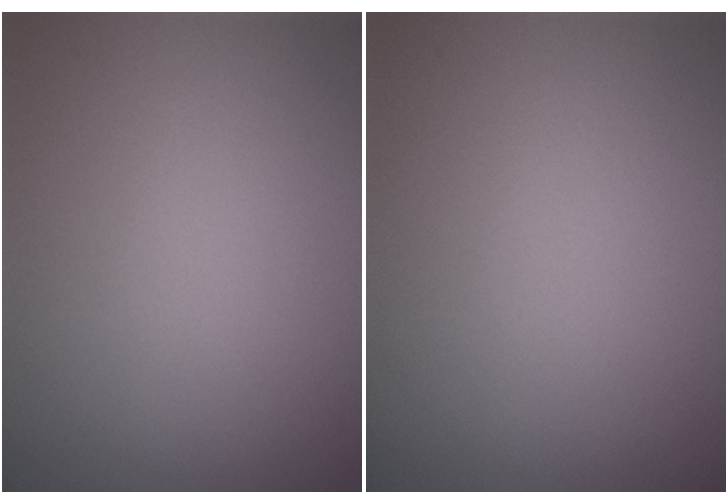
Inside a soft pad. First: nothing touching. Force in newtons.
{"total": 0.0}